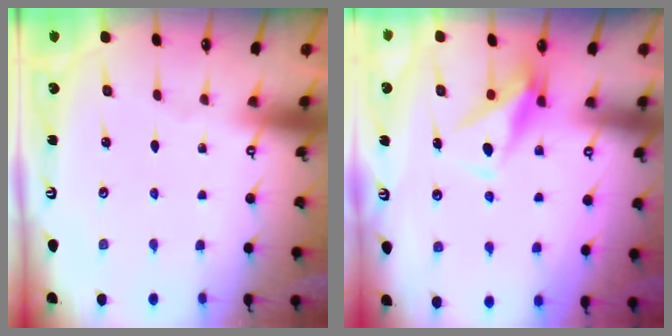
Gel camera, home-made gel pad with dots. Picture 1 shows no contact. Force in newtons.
{"total": 7.5, "press": 7.4, "slide": 1.2}